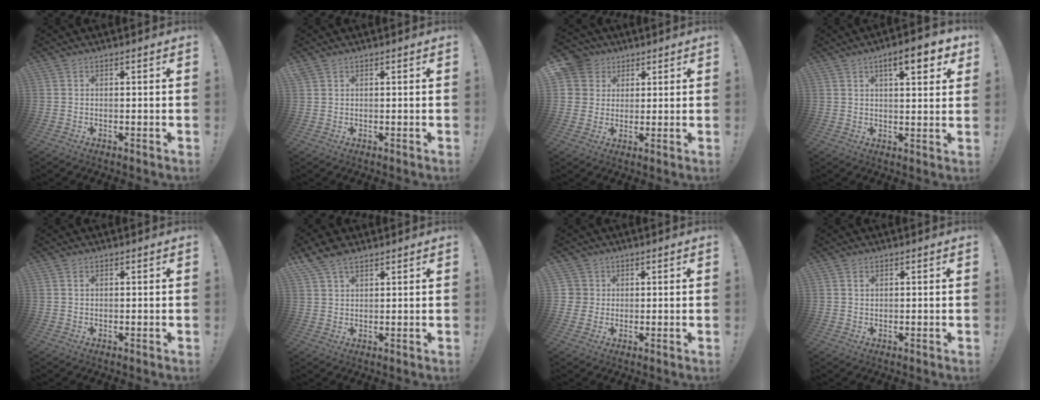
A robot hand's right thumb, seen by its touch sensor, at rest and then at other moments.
{"total": 1.1, "force": [1.0, 0.6, 0.2], "torque": [0.004, -0.003, 0.017]}
{"total": 7.9, "force": [3.0, 7.2, 1.6], "torque": [-0.034, -0.014, 0.062]}
{"total": 8.8, "force": [4.5, 2.3, 7.2], "torque": [-0.087, -0.021, 0.067]}
{"total": 0.7, "force": [0.4, 0.5, 0.4], "torque": [0.000, -0.001, 0.006]}
{"total": 6.1, "force": [4.4, 3.0, 3.0], "torque": [-0.049, -0.018, 0.085]}
{"total": 4.1, "force": [1.4, 3.8, 0.4], "torque": [-0.005, -0.004, 0.027]}
{"total": 1.0, "force": [0.6, 0.6, 0.5], "torque": [-0.004, -0.001, 0.009]}